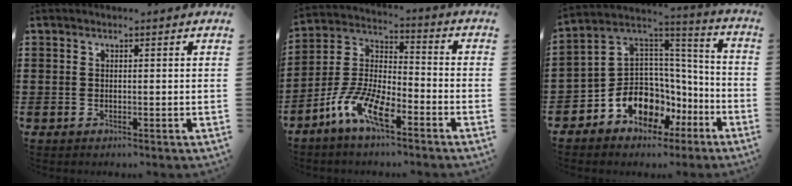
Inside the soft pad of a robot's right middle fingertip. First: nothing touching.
{"total": 9.8, "force": [-6.8, 2.9, 6.5], "torque": [-0.154, -0.006, -0.135]}
{"total": 9.2, "force": [-5.2, 7.1, 2.7], "torque": [-0.077, 0.000, -0.094]}